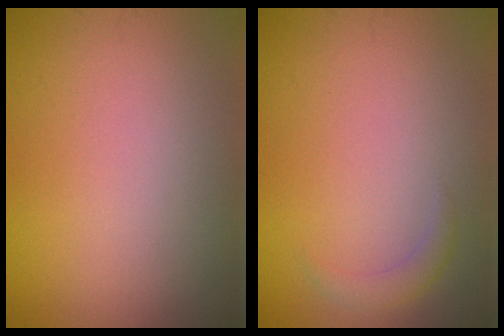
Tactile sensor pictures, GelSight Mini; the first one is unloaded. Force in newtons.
{"total": 1.3, "press": 1.3, "slide": 0.1}